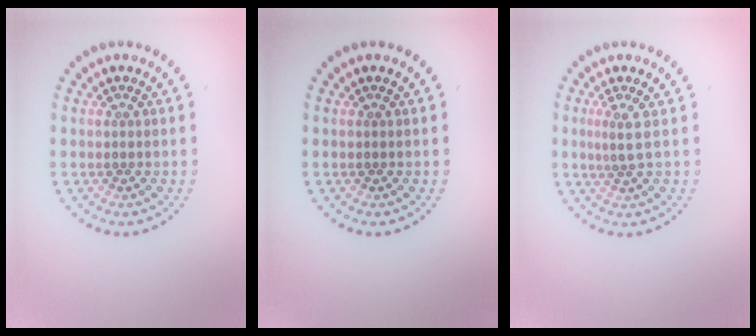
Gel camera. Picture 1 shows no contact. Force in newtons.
{"total": 0.0}
{"total": 1.6, "press": 1.1, "slide": 1.2}